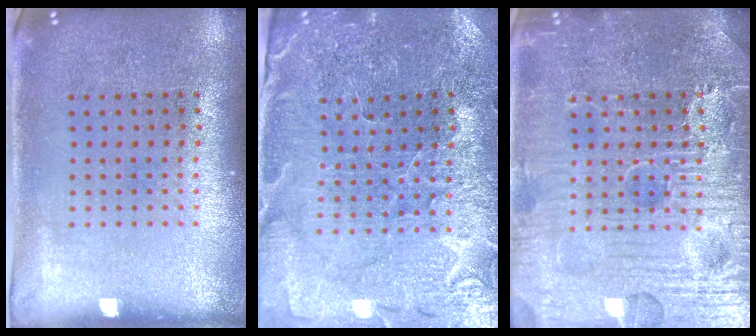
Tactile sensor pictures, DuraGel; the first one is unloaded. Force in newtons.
{"total": 1.8, "press": 1.8, "slide": 0.2}
{"total": 7.8, "press": 7.8, "slide": 0.8}